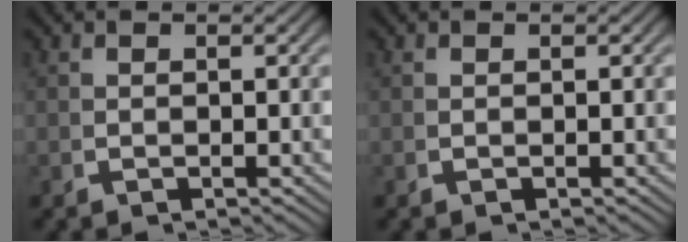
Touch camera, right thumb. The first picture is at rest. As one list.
[{"total": 0.0}]